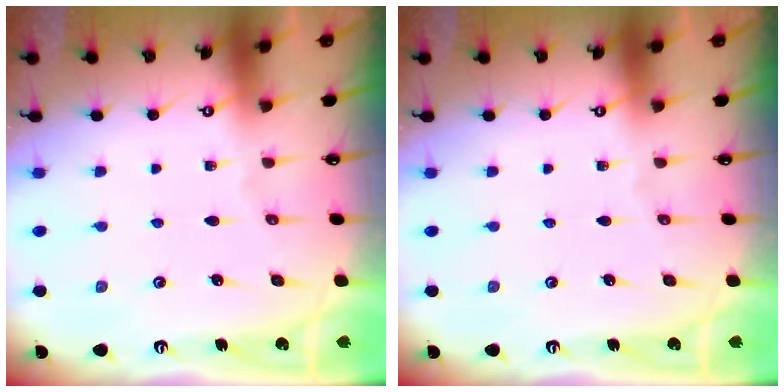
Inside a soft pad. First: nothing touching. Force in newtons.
{"total": 0.0}